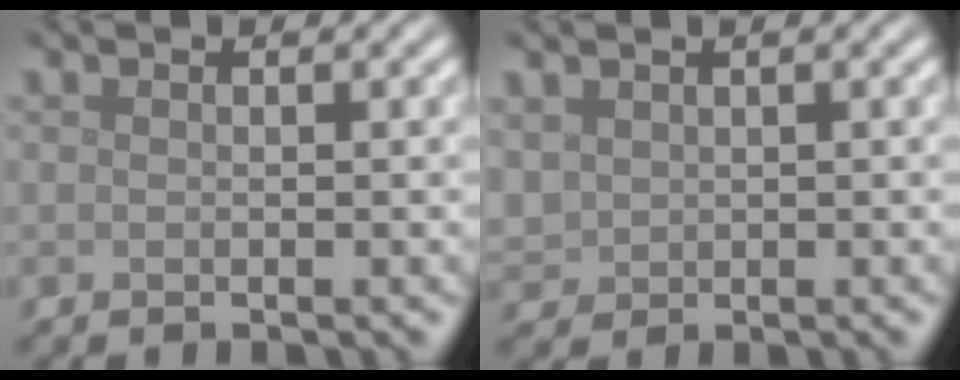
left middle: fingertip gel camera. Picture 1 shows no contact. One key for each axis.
{"total": 1.7, "fx": 0.9, "fy": 1.3, "fz": 0.5, "tx": -0.017, "ty": -0.001, "tz": 0.022}